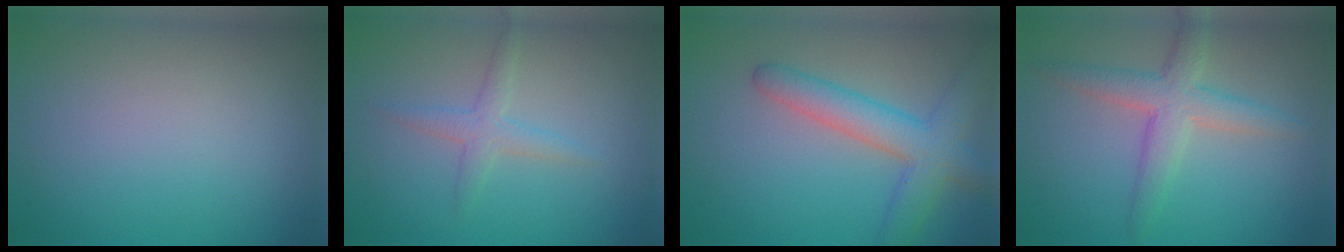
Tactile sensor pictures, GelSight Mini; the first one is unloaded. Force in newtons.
{"total": 2.0, "press": 2.0, "slide": 0.1}
{"total": 5.1, "press": 5.1, "slide": 0.2}
{"total": 4.0, "press": 4.0, "slide": 0.2}